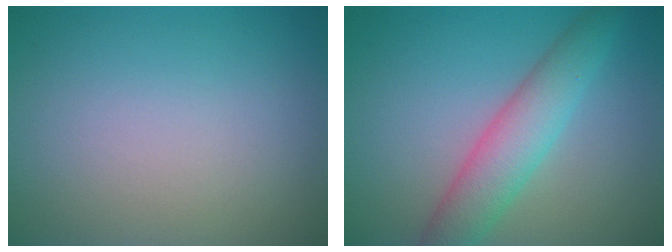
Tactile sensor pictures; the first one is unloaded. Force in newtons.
{"total": 4.8, "press": 4.8, "slide": 0.3}